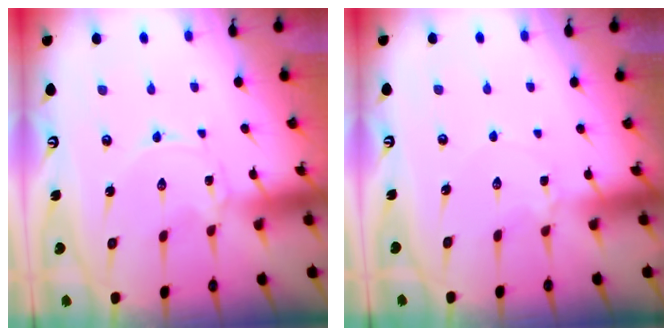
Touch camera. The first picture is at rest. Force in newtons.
{"total": 2.7, "press": 2.7, "slide": 0.3}